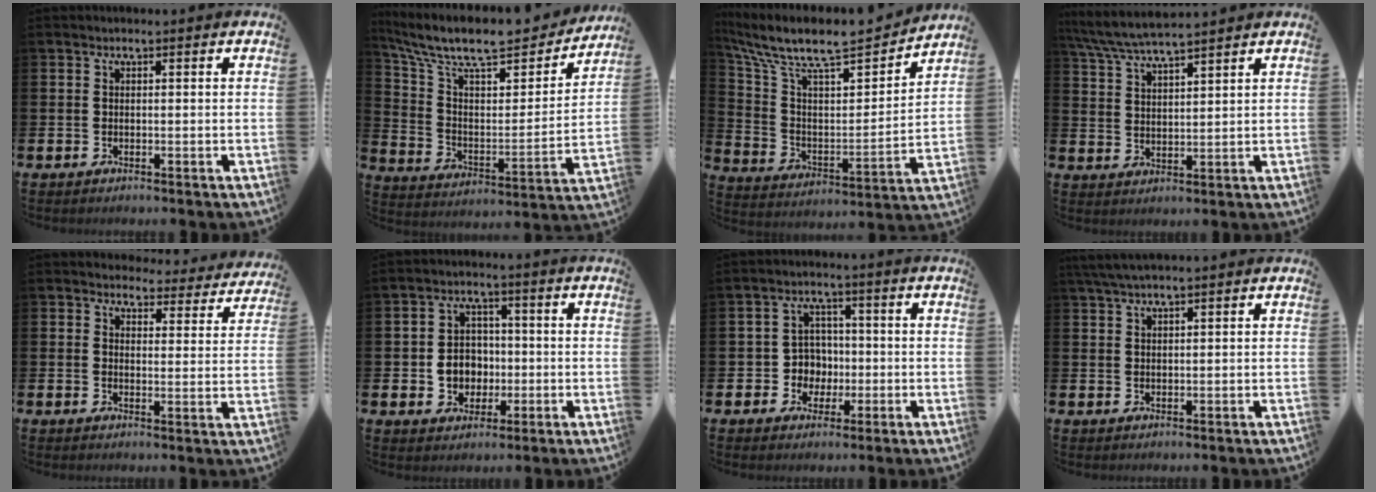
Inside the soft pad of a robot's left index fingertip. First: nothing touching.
{"total": 10.1, "force": [8.5, 3.4, 4.3], "torque": [-0.121, -0.057, 0.145]}
{"total": 9.0, "force": [7.8, 2.5, 3.7], "torque": [-0.109, -0.063, 0.129]}
{"total": 5.9, "force": [5.6, 0.3, 1.9], "torque": [-0.058, -0.023, 0.101]}
{"total": 3.4, "force": [3.2, 1.2, 0.1], "torque": [-0.010, -0.025, 0.051]}
{"total": 5.2, "force": [-0.5, 4.8, 2.0], "torque": [-0.033, 0.008, -0.016]}
{"total": 4.4, "force": [-0.2, 4.4, 0.8], "torque": [-0.022, 0.000, -0.012]}
{"total": 2.8, "force": [2.3, 0.2, 1.6], "torque": [-0.038, 0.003, 0.043]}